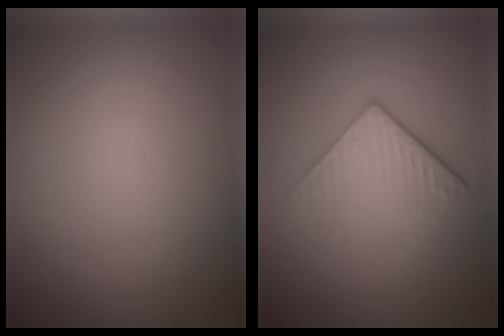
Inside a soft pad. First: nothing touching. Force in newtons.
{"total": 4.4, "press": 2.9, "slide": 3.3}